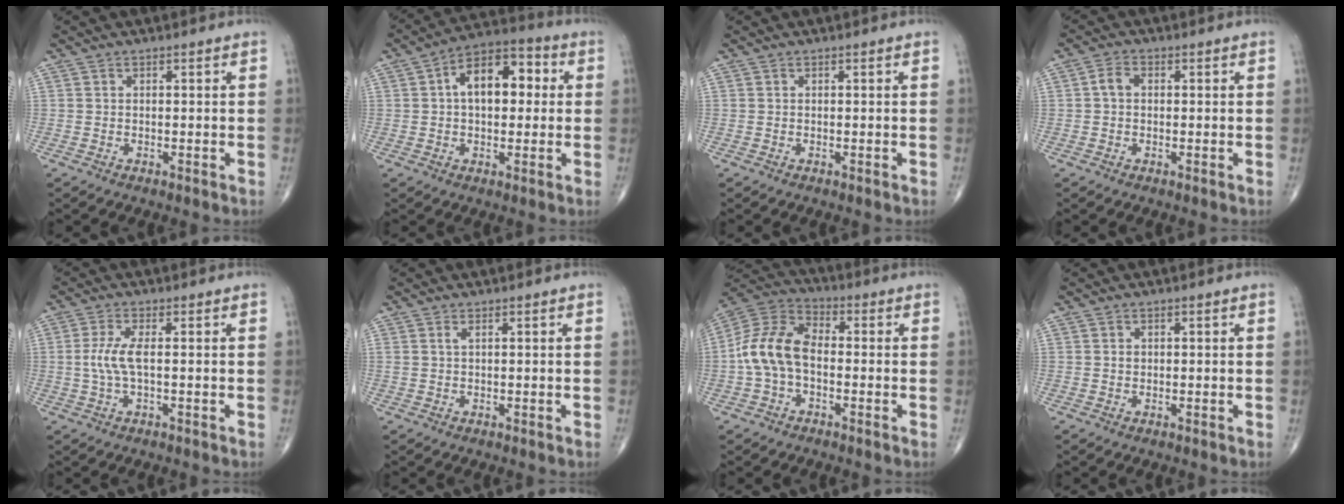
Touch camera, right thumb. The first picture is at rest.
{"total": 12.4, "force": [1.9, 7.2, 9.9], "torque": [-0.131, 0.028, 0.018]}
{"total": 0.0}
{"total": 2.6, "force": [0.2, 1.9, 1.9], "torque": [-0.034, 0.010, 0.000]}
{"total": 4.6, "force": [-0.1, 1.2, 4.4], "torque": [-0.118, 0.003, -0.004]}
{"total": 0.7, "force": [0.3, 0.1, 0.6], "torque": [-0.021, 0.004, 0.008]}
{"total": 11.8, "force": [-1.4, 7.4, 9.1], "torque": [-0.177, 0.036, -0.039]}
{"total": 0.8, "force": [0.1, 0.6, 0.4], "torque": [-0.005, 0.001, 0.003]}